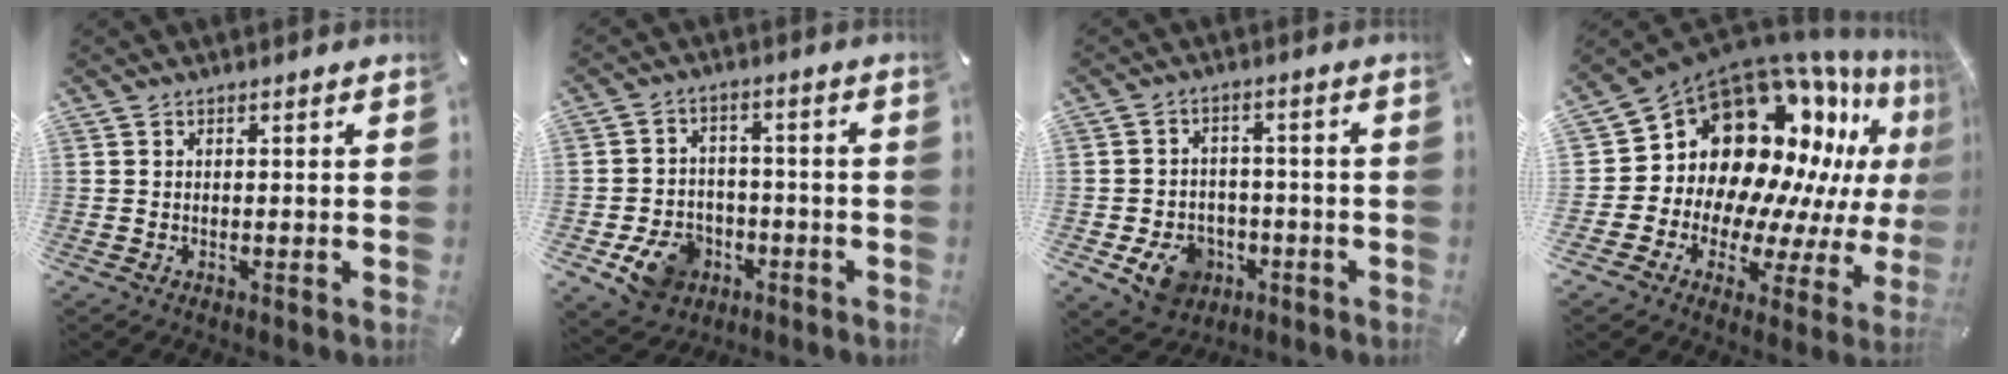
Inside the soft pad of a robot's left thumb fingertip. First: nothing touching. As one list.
[{"total": 10.4, "force": [-4.7, 8.1, 4.6], "torque": [-0.091, 0.038, -0.079]}, {"total": 9.3, "force": [-3.9, 7.3, 4.1], "torque": [-0.074, 0.026, -0.069]}, {"total": 20.2, "force": [10.2, 14.0, 10.3], "torque": [-0.146, -0.129, 0.211]}]